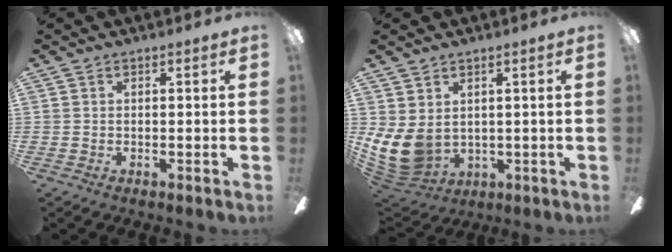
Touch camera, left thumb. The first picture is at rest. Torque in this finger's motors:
{"motor_torque": [1.27, 1.64, 0.87, -0.85, 0.07]}